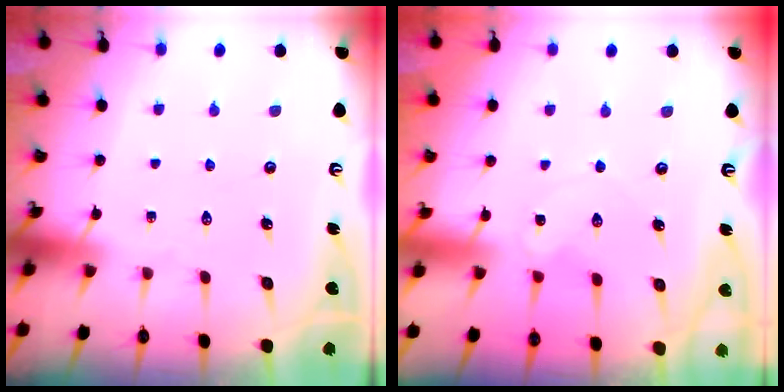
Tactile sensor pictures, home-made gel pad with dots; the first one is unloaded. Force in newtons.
{"total": 0.6, "press": 0.6, "slide": 0.2}